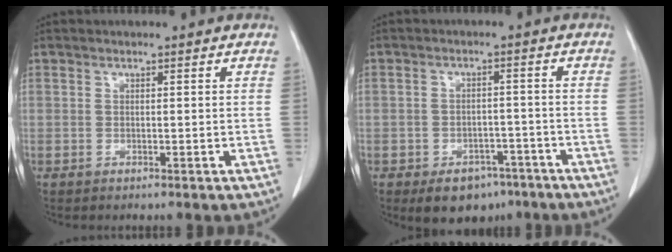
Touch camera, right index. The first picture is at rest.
{"total": 7.2, "force": [-4.9, 4.4, 3.0], "torque": [-0.035, 0.009, -0.065]}